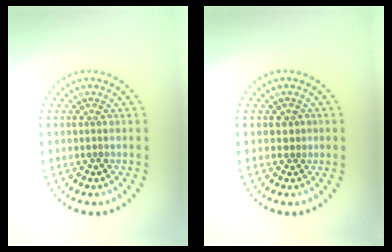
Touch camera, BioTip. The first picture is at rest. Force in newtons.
{"total": 0.9, "press": 0.8, "slide": 0.5}